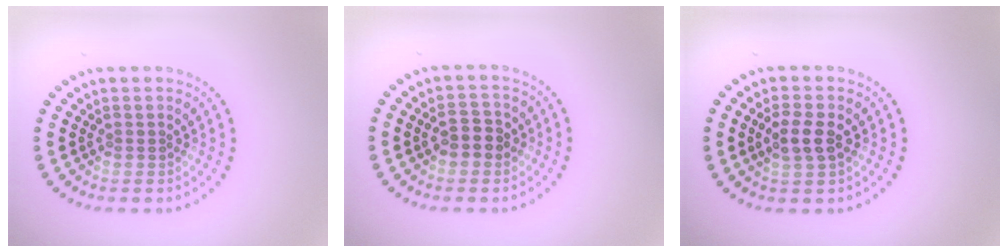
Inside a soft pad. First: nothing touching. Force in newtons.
{"total": 2.3, "press": 2.3, "slide": 0.2}
{"total": 2.7, "press": 2.6, "slide": 0.6}